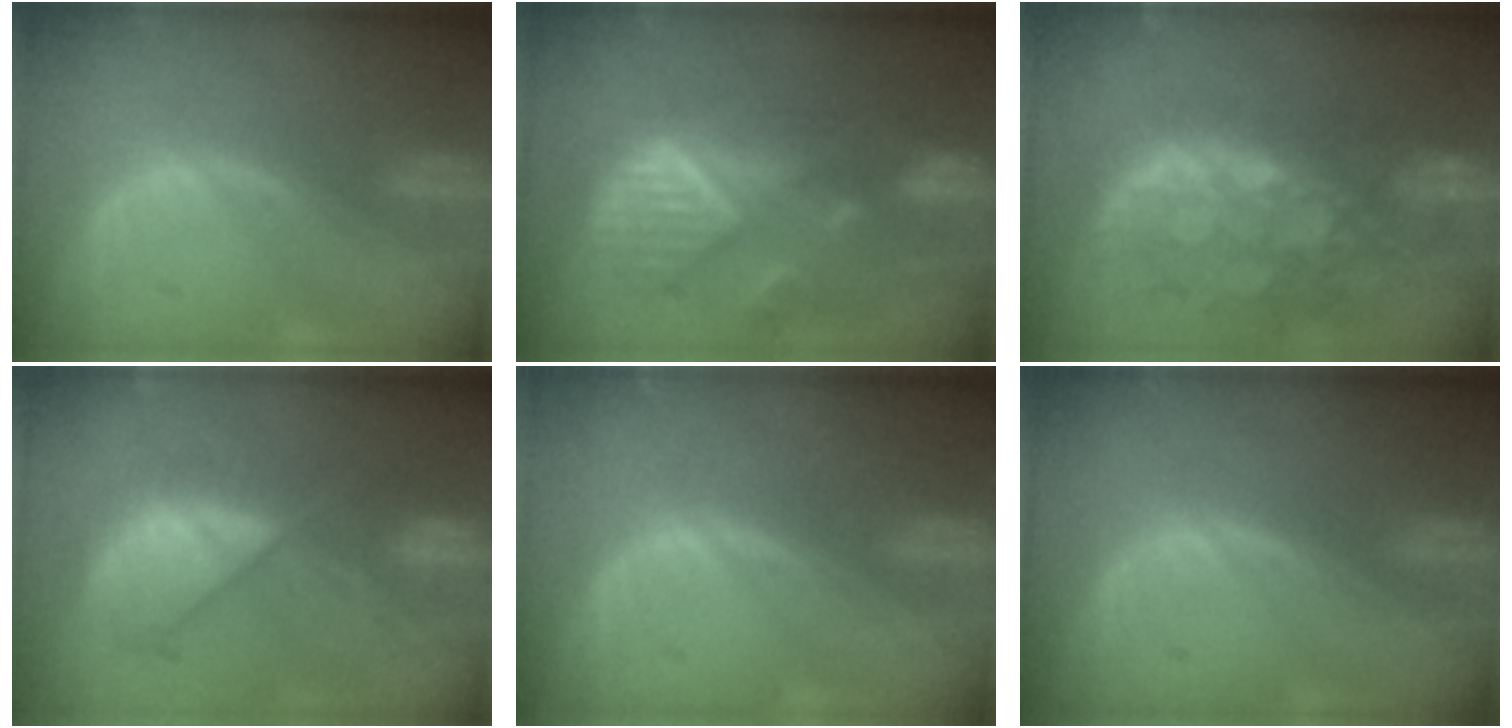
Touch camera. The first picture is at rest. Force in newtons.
{"total": 10.6, "press": 9.7, "slide": 4.3}
{"total": 11.2, "press": 9.7, "slide": 5.5}
{"total": 8.8, "press": 8.7, "slide": 1.4}
{"total": 0.0}
{"total": 0.0}